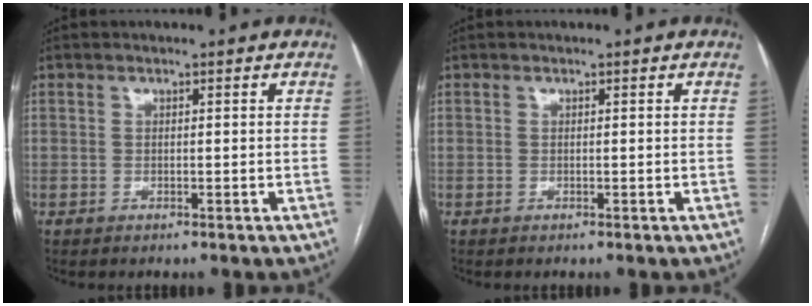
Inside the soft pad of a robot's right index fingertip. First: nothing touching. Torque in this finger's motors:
{"motor_torque": [0.00, 0.00, 0.00, 0.00]}